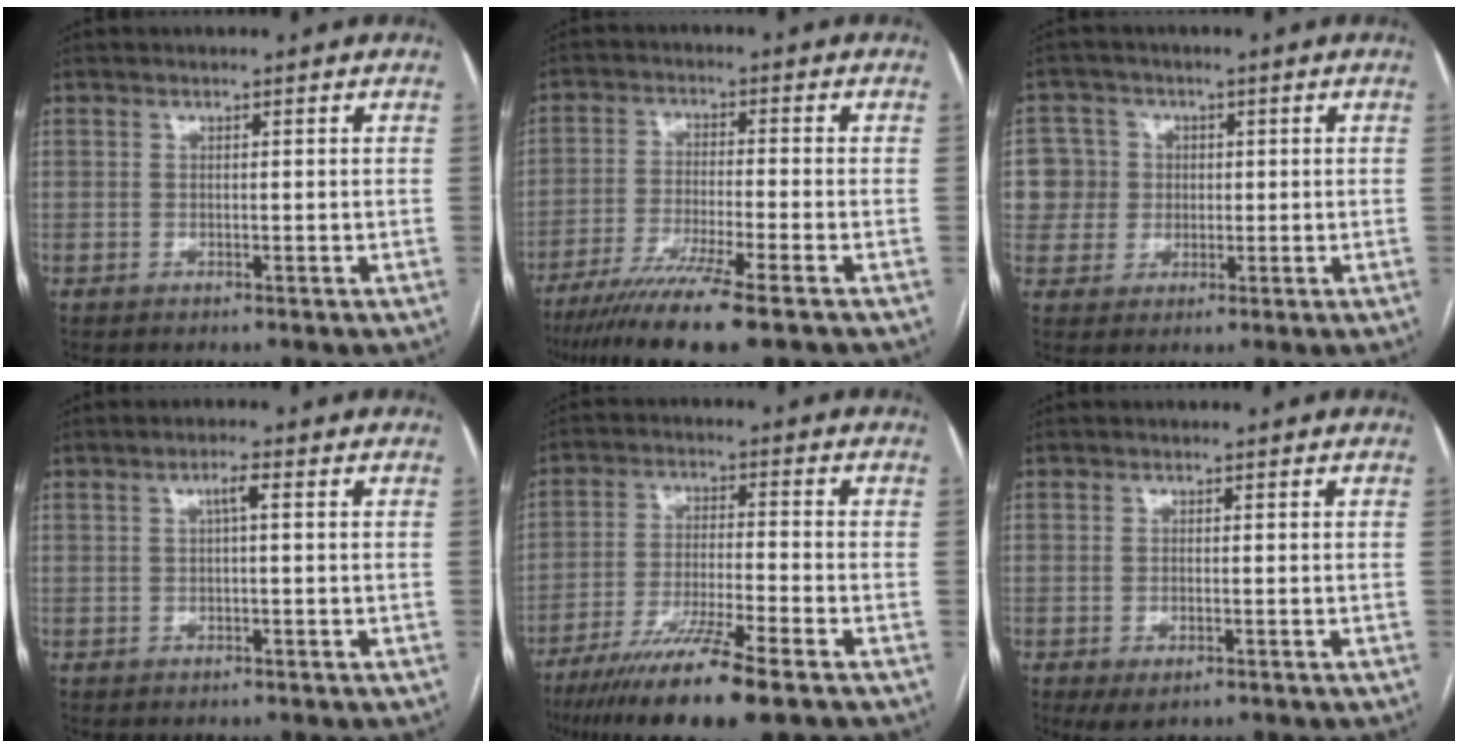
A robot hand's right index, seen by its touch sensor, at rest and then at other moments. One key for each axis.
{"total": 11.8, "fx": -8.5, "fy": -0.7, "fz": 8.1, "tx": -0.139, "ty": -0.030, "tz": -0.139}
{"total": 6.5, "fx": 0.8, "fy": 6.4, "fz": 0.1, "tx": -0.002, "ty": 0.023, "tz": 0.021}
{"total": 1.9, "fx": 0.4, "fy": 0.2, "fz": 1.9, "tx": -0.034, "ty": 0.004, "tz": 0.006}
{"total": 12.5, "fx": -8.6, "fy": -0.3, "fz": 9.0, "tx": -0.165, "ty": -0.035, "tz": -0.149}
{"total": 2.8, "fx": -1.3, "fy": 1.2, "fz": 2.2, "tx": -0.041, "ty": -0.005, "tz": -0.012}